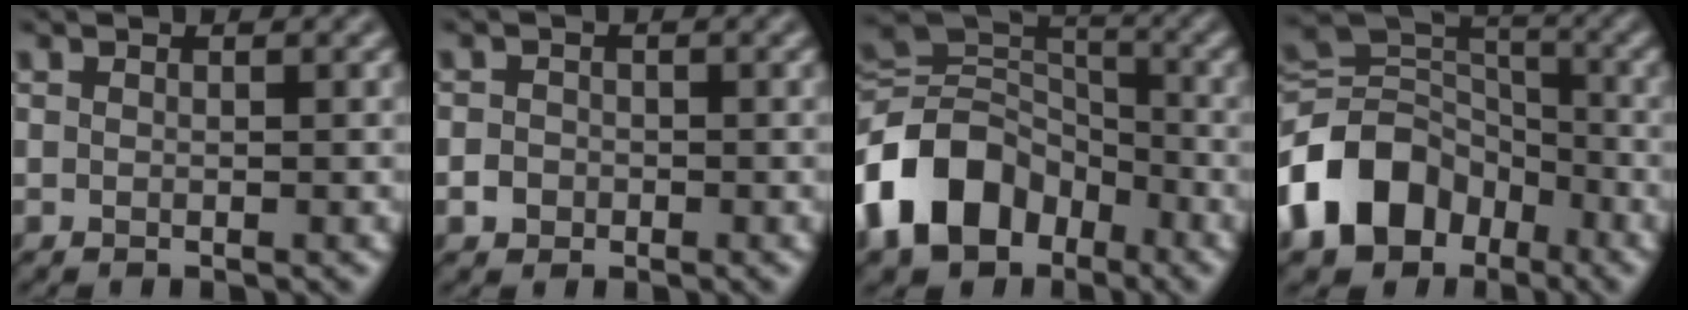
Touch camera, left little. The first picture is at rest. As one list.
[{"total": 1.6, "force": [-0.6, 1.4, 0.4], "torque": [0.006, 0.003, -0.014]}, {"total": 11.0, "force": [-5.2, 7.8, 5.8], "torque": [-0.122, 0.003, -0.113]}, {"total": 10.5, "force": [-5.0, 7.7, 5.1], "torque": [-0.105, 0.005, -0.109]}]